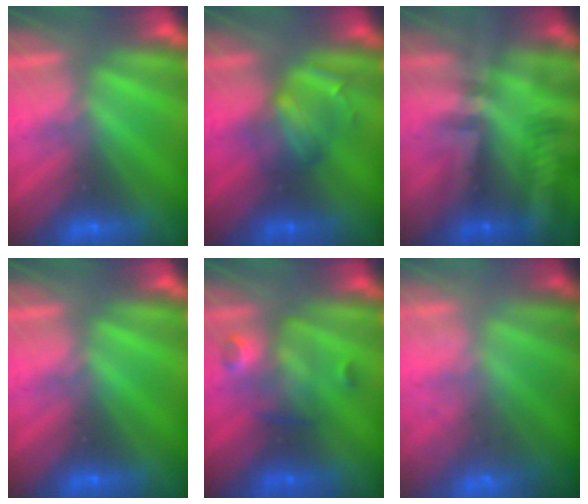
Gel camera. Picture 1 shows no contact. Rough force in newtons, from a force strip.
{"total": 2.4}
{"total": 2.4}
{"total": 0.0}
{"total": 2.9}
{"total": 7.3}